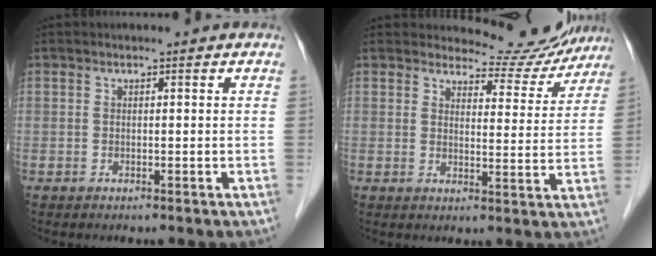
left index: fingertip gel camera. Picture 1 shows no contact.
{"total": 6.2, "force": [5.8, 2.1, -0.4], "torque": [0.021, -0.035, 0.050]}